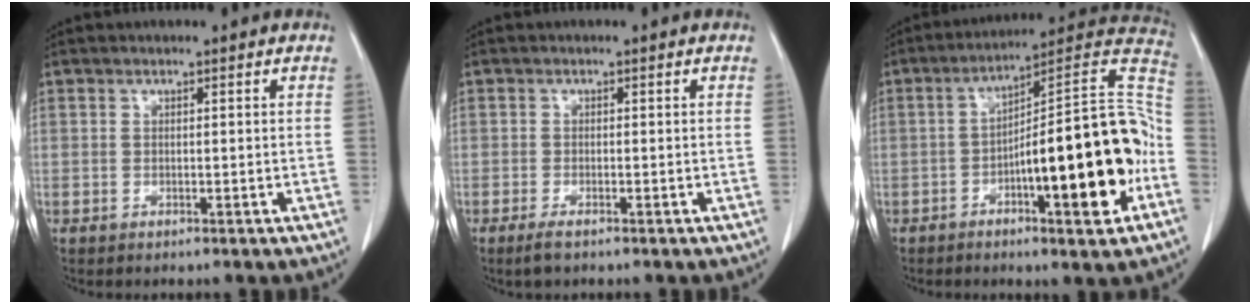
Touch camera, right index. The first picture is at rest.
{"total": 2.0, "force": [-1.5, 0.5, 1.3], "torque": [-0.030, -0.005, -0.025]}
{"total": 20.4, "force": [-5.5, 3.0, 19.5], "torque": [-0.234, 0.031, -0.069]}